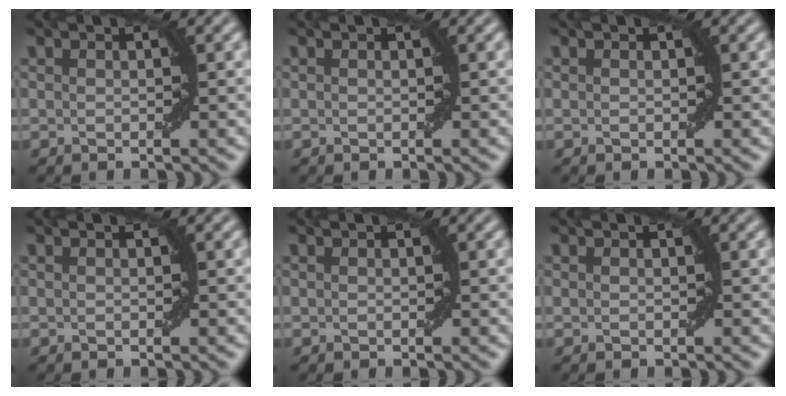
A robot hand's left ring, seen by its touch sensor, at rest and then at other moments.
{"total": 0.0}
{"total": 0.0}
{"total": 0.0}
{"total": 0.0}
{"total": 0.0}